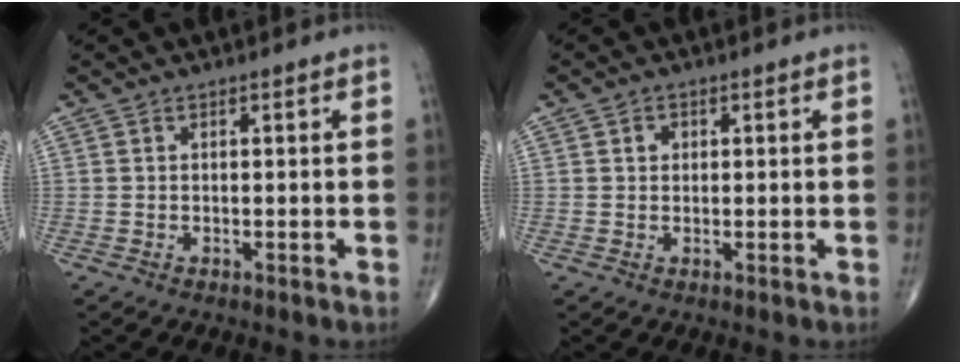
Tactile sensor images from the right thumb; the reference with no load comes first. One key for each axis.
{"total": 1.6, "fx": 0.4, "fy": 1.4, "fz": 0.7, "tx": -0.005, "ty": 0.000, "tz": 0.005}